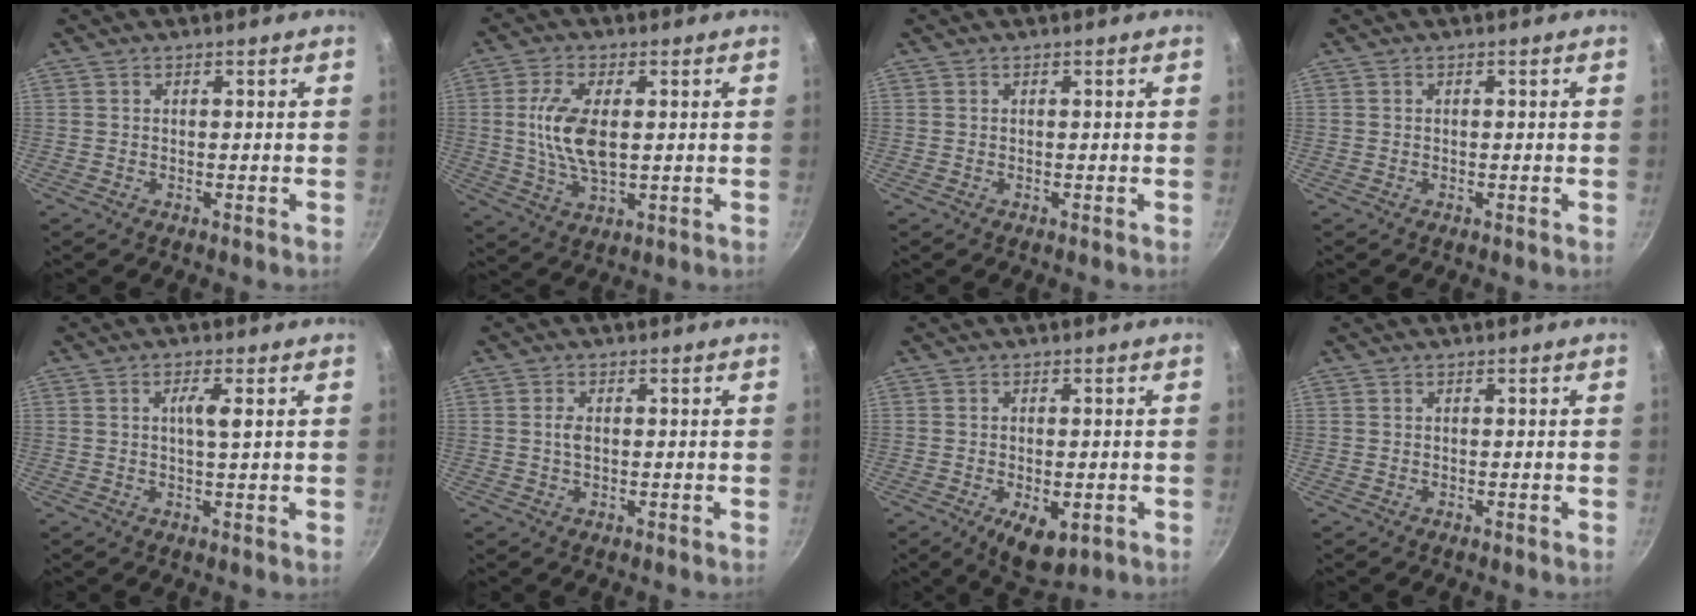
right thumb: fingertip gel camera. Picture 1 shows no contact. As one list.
[{"total": 10.3, "force": [0.9, 5.0, 8.9], "torque": [-0.173, -0.003, 0.019]}, {"total": 0.0}, {"total": 0.0}, {"total": 3.5, "force": [0.9, 0.5, 3.4], "torque": [-0.060, -0.001, 0.014]}, {"total": 2.1, "force": [0.0, 1.2, 1.6], "torque": [-0.028, 0.002, 0.000]}, {"total": 7.3, "force": [-2.4, 3.7, 5.8], "torque": [-0.071, -0.004, -0.023]}, {"total": 0.0}]